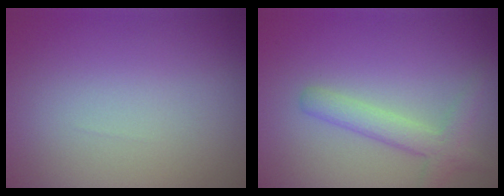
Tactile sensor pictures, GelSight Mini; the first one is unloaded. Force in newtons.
{"total": 2.8, "press": 2.8, "slide": 0.1}